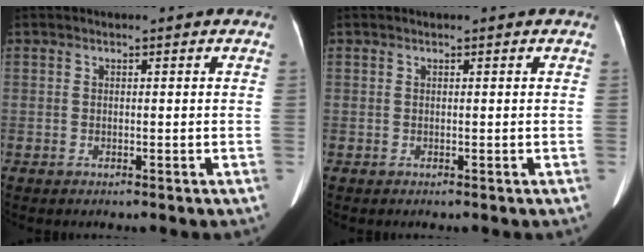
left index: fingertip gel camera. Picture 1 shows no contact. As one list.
[{"total": 0.0}]